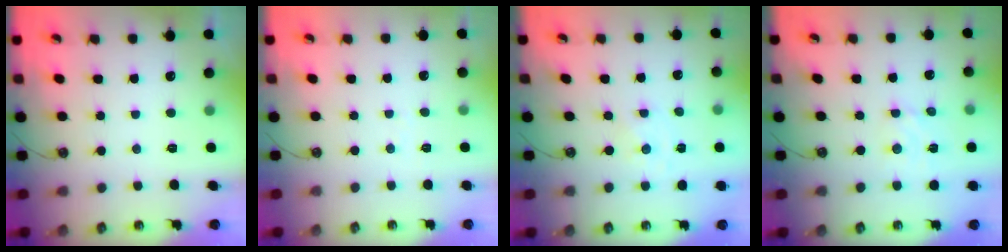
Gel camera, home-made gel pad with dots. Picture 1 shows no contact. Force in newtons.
{"total": 2.6, "press": 2.6, "slide": 0.4}
{"total": 0.0}
{"total": 2.5, "press": 2.5, "slide": 0.3}